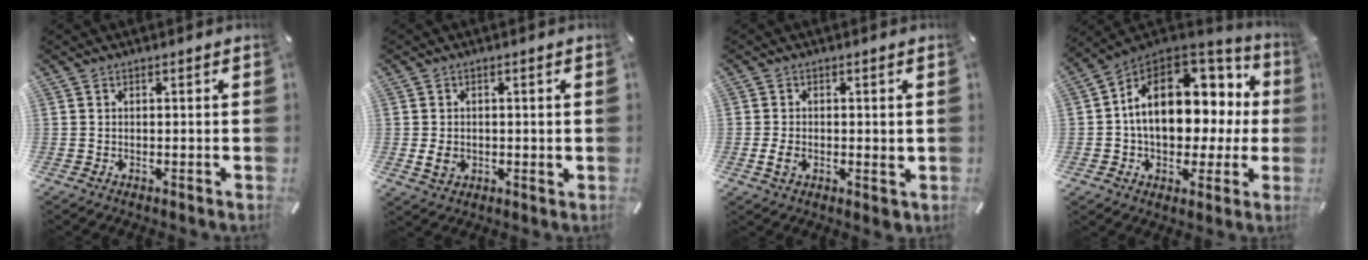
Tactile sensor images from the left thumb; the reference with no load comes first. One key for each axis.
{"total": 3.6, "fx": -0.3, "fy": 2.9, "fz": 2.2, "tx": -0.030, "ty": -0.004, "tz": -0.009}
{"total": 3.8, "fx": -0.5, "fy": 2.3, "fz": 3.0, "tx": -0.058, "ty": -0.004, "tz": -0.012}
{"total": 17.2, "fx": 2.6, "fy": 12.0, "fz": 12.1, "tx": -0.192, "ty": -0.012, "tz": 0.047}